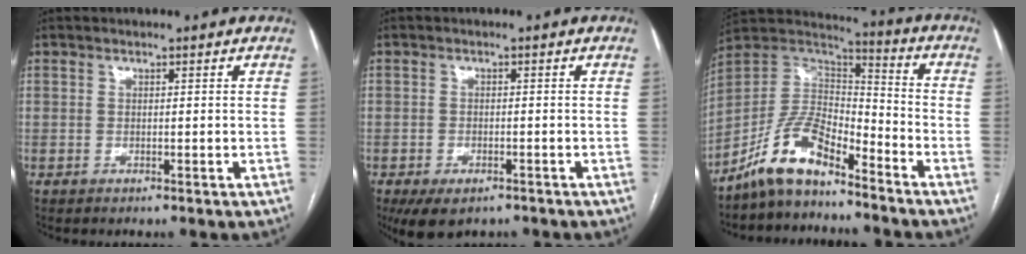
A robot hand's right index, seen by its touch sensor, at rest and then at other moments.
{"total": 5.7, "force": [-3.9, 2.9, 3.1], "torque": [-0.052, -0.007, -0.057]}
{"total": 11.5, "force": [-8.9, 3.6, 6.3], "torque": [-0.130, 0.028, -0.172]}